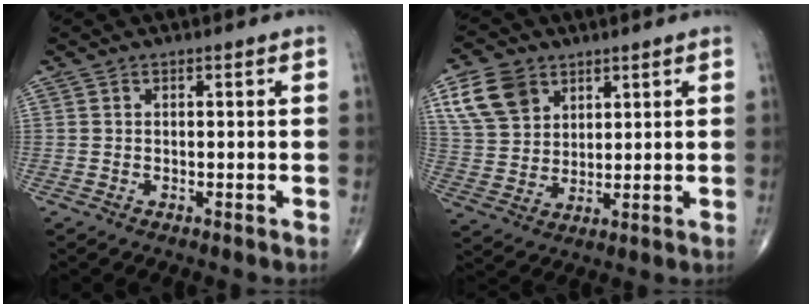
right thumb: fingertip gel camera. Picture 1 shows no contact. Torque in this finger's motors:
{"motor_torque": [-0.74, 0.83, 0.04, 0.00, 0.02]}